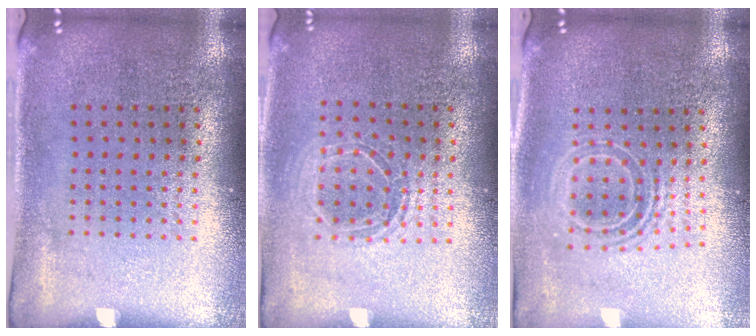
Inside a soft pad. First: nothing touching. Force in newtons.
{"total": 1.3, "press": 1.3, "slide": 0.5}
{"total": 1.7, "press": 1.2, "slide": 1.1}